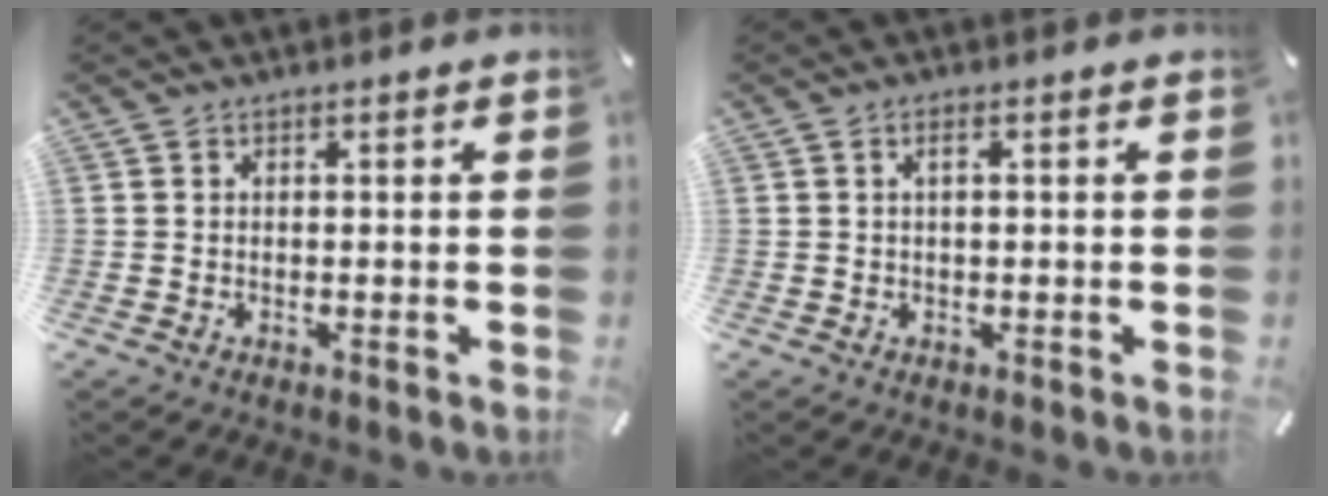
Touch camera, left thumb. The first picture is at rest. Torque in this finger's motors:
{"motor_torque": [-0.09, 0.05, -0.04, -0.05, -0.02]}